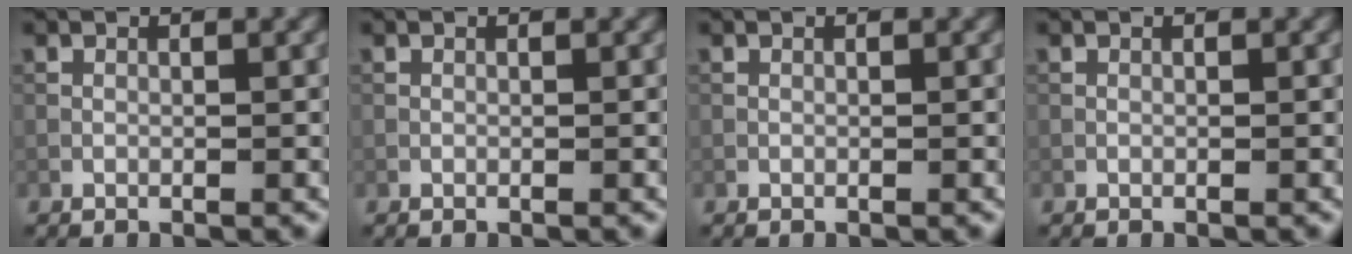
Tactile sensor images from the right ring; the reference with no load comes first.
{"total": 0.0}
{"total": 0.0}
{"total": 0.0}